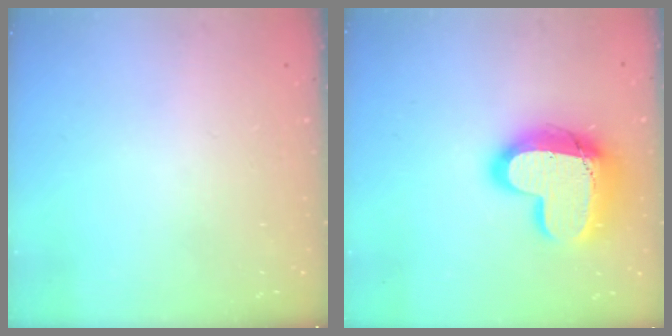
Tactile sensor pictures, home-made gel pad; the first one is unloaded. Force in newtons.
{"total": 23.1, "press": 23.0, "slide": 1.7}